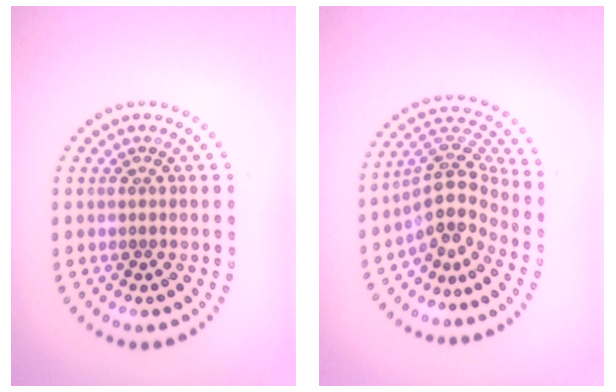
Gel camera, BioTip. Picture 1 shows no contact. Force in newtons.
{"total": 4.8, "press": 3.6, "slide": 3.2}